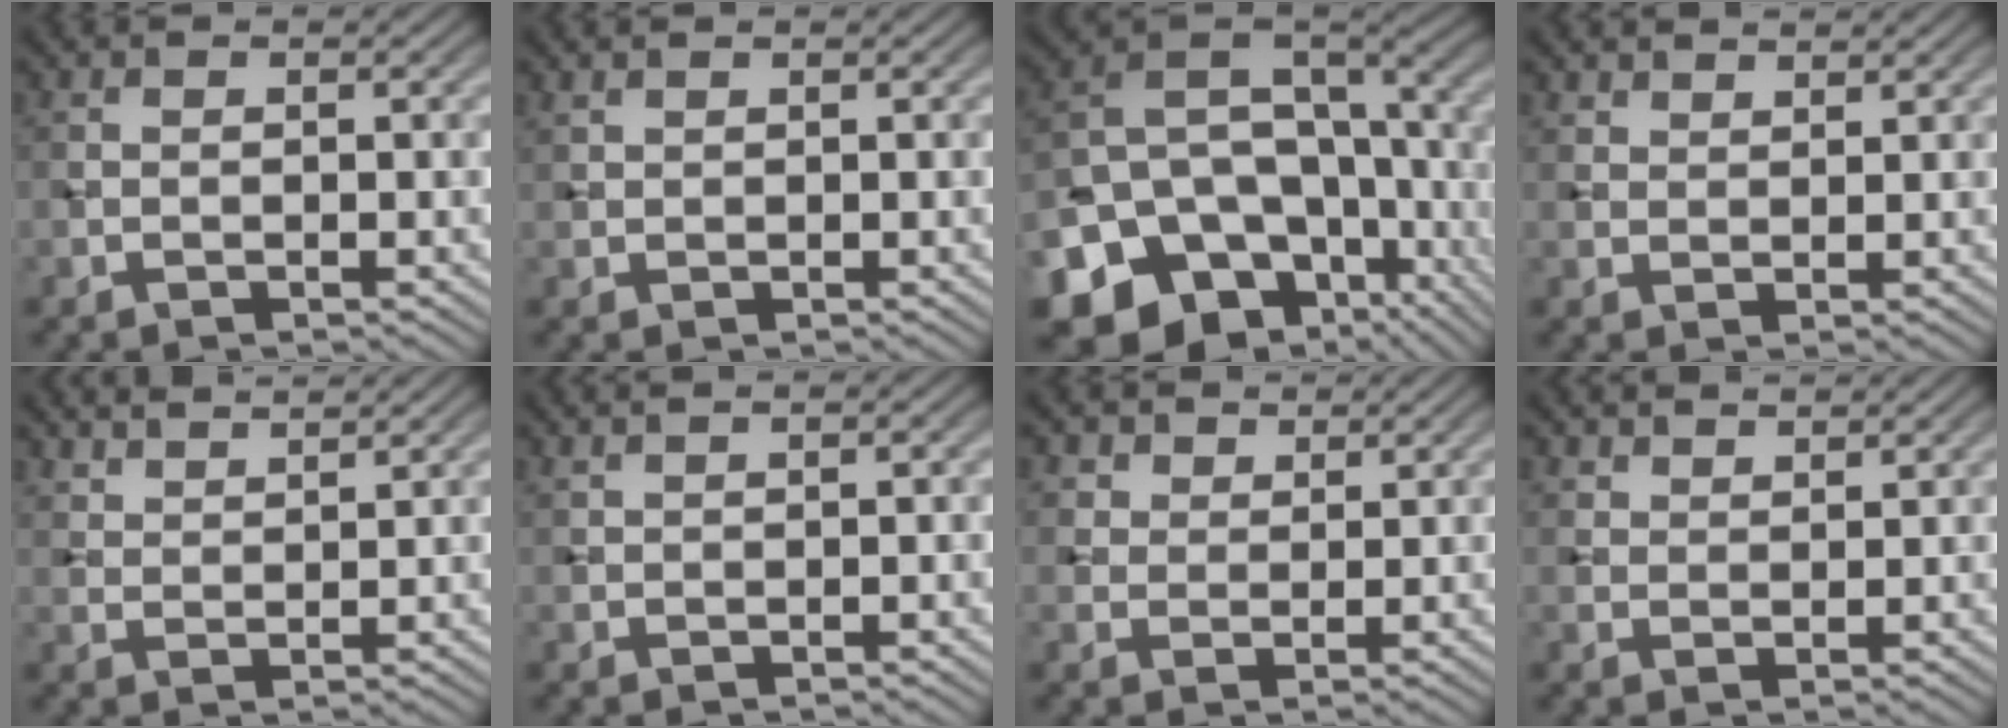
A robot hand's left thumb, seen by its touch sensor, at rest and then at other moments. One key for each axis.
{"total": 1.1, "fx": 1.0, "fy": 0.4, "fz": 0.3, "tx": -0.014, "ty": 0.004, "tz": 0.026}
{"total": 19.5, "fx": -9.8, "fy": 14.2, "fz": 9.1, "tx": -0.224, "ty": -0.030, "tz": -0.119}
{"total": 2.5, "fx": 2.2, "fy": 0.8, "fz": 0.8, "tx": -0.017, "ty": -0.002, "tz": 0.048}
{"total": 4.5, "fx": 4.1, "fy": 1.0, "fz": 1.7, "tx": -0.034, "ty": -0.008, "tz": 0.090}
{"total": 1.2, "fx": 1.1, "fy": 0.1, "fz": 0.4, "tx": -0.016, "ty": 0.005, "tz": 0.025}
{"total": 3.7, "fx": 2.6, "fy": 2.3, "fz": 1.1, "tx": -0.034, "ty": -0.008, "tz": 0.062}
{"total": 3.5, "fx": 3.1, "fy": 1.1, "fz": 1.1, "tx": -0.023, "ty": -0.010, "tz": 0.072}